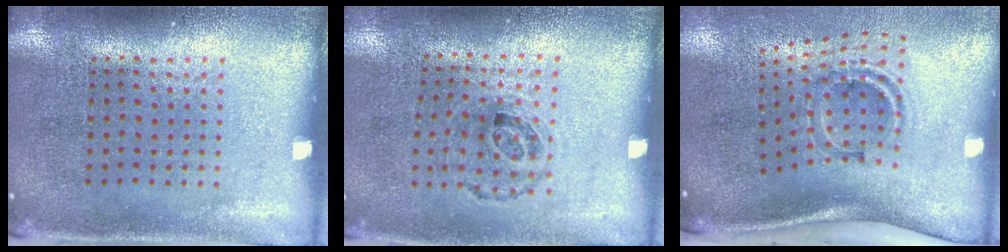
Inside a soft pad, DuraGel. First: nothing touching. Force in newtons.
{"total": 0.9, "press": 0.7, "slide": 0.6}
{"total": 1.7, "press": 1.1, "slide": 1.3}